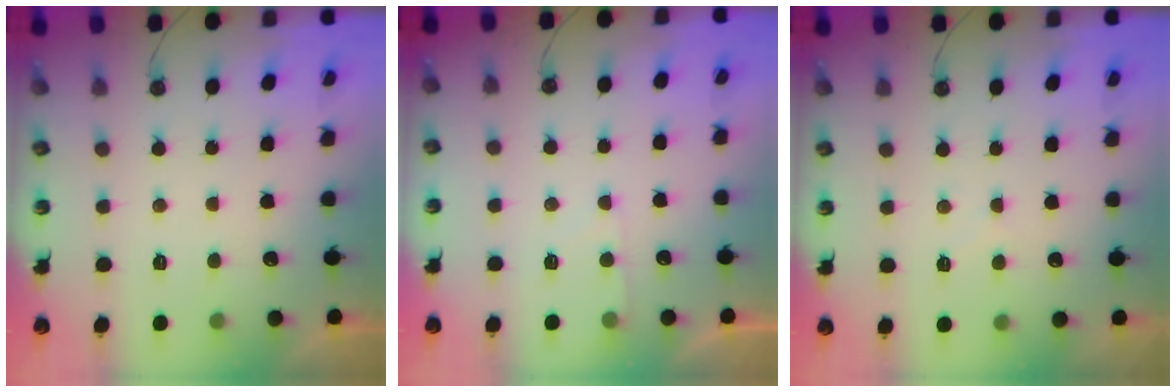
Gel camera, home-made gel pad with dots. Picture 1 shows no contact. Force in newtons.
{"total": 5.2, "press": 5.2, "slide": 0.6}
{"total": 3.6, "press": 3.6, "slide": 0.6}